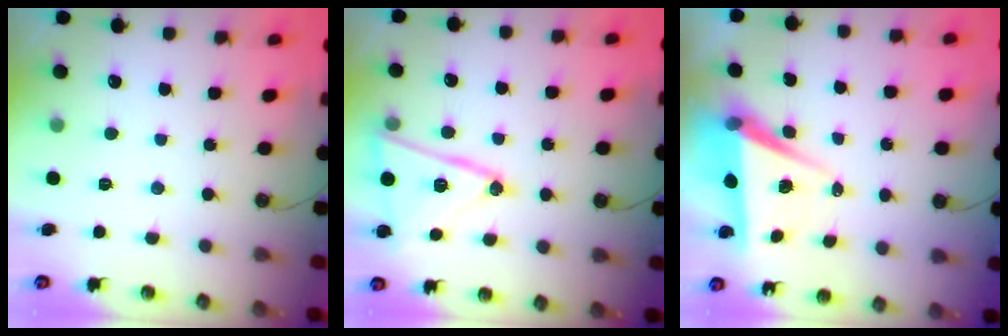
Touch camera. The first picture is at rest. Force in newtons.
{"total": 16.6, "press": 16.5, "slide": 1.7}
{"total": 6.7, "press": 5.1, "slide": 4.4}